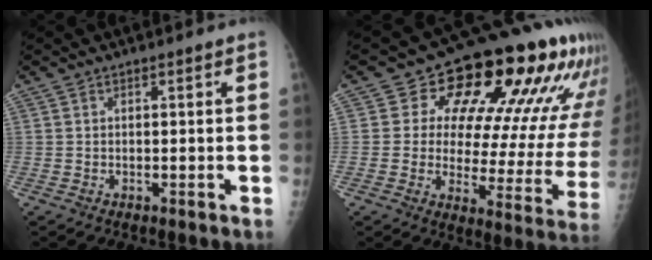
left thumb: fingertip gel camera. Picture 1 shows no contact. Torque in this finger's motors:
{"motor_torque": [0.50, 0.70, -0.16, -0.31, 0.09]}